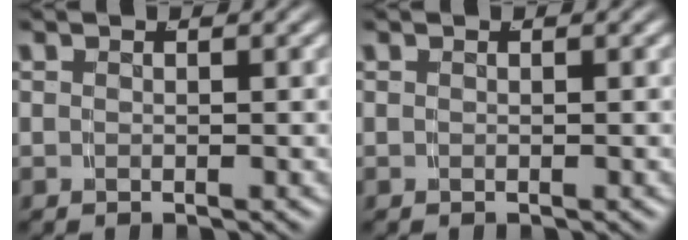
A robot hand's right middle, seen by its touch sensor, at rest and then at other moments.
{"total": 0.0}